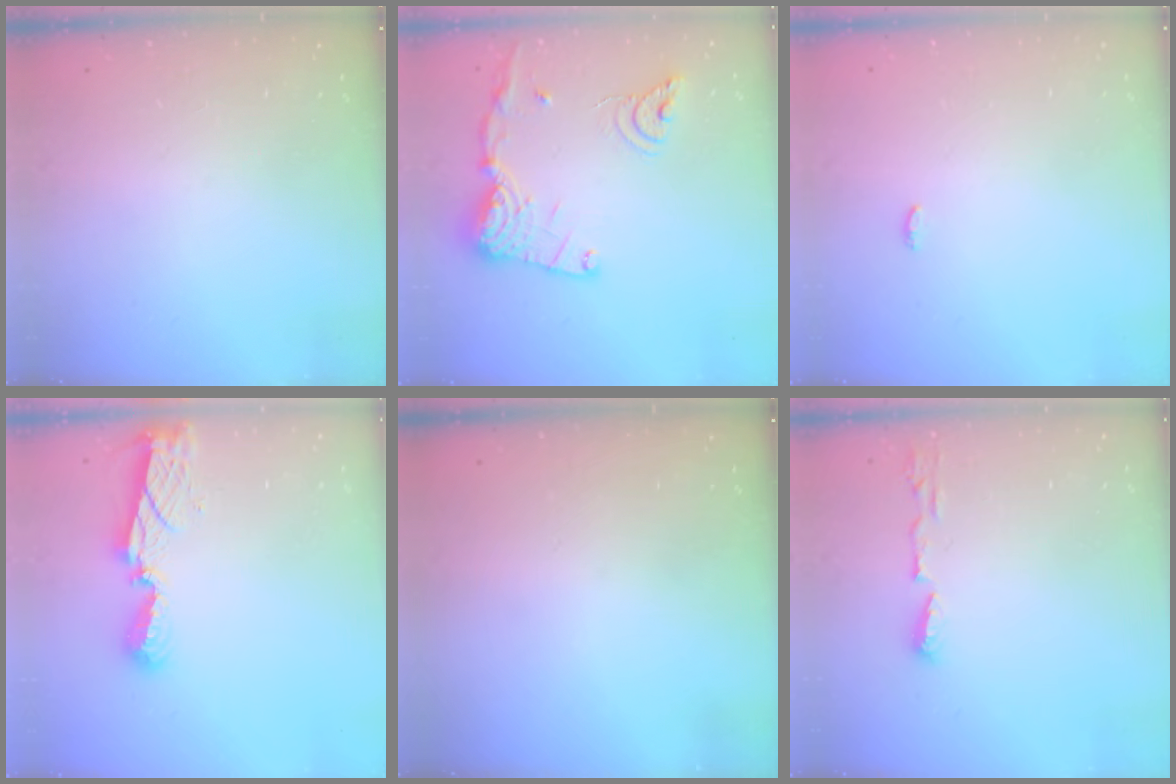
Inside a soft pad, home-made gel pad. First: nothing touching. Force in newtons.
{"total": 17.9, "press": 17.8, "slide": 1.6}
{"total": 3.4, "press": 3.3, "slide": 1.0}
{"total": 7.9, "press": 7.9, "slide": 0.3}
{"total": 0.0}
{"total": 6.0, "press": 5.8, "slide": 1.2}